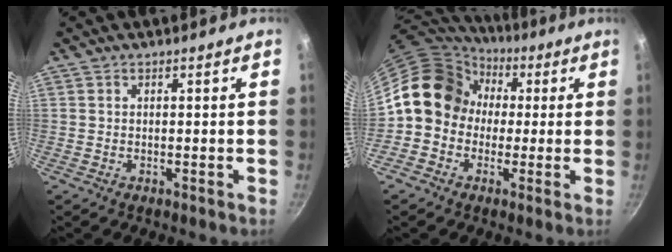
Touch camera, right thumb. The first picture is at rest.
{"total": 13.8, "force": [1.1, 12.0, 6.8], "torque": [-0.077, 0.035, 0.000]}